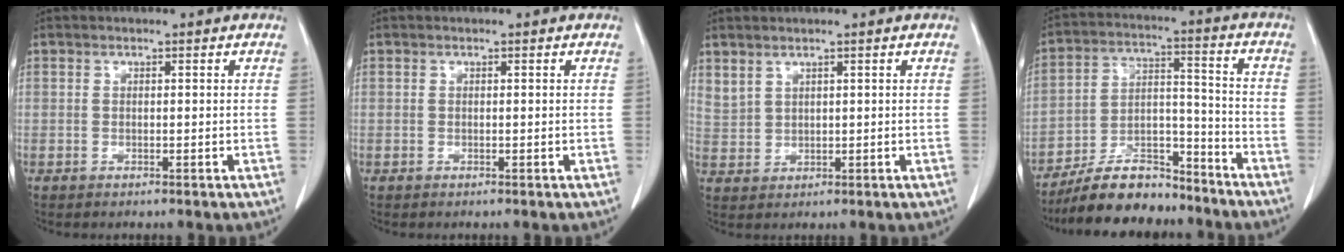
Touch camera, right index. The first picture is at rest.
{"total": 0.0}
{"total": 2.8, "force": [2.4, 1.2, 0.8], "torque": [-0.019, 0.001, 0.056]}
{"total": 13.2, "force": [-11.4, 4.1, 5.1], "torque": [-0.088, 0.022, -0.201]}